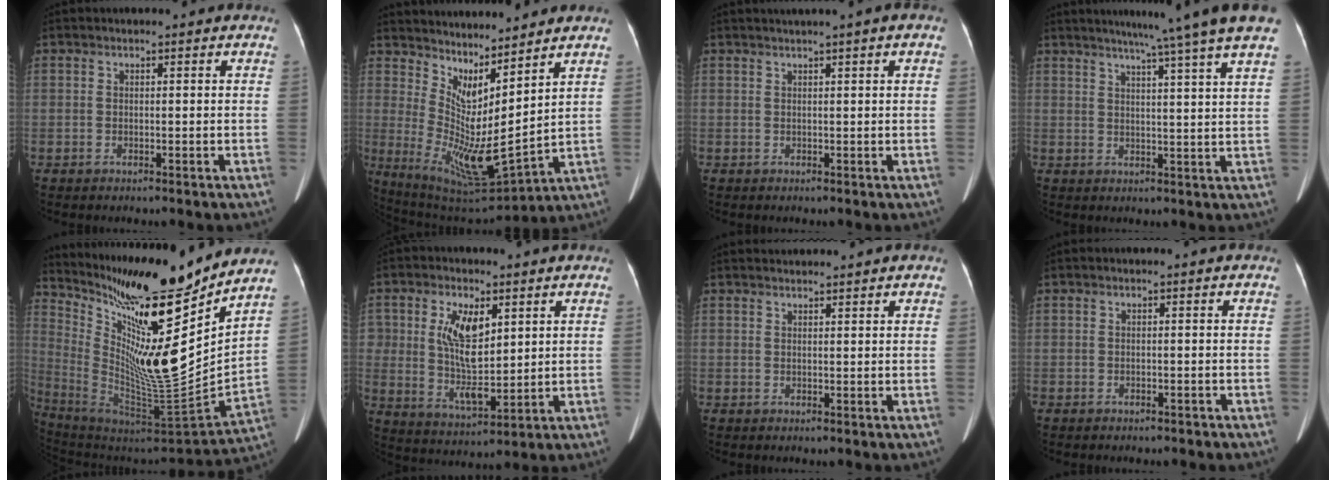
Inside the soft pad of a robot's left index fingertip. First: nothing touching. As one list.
[{"total": 10.5, "force": [6.3, 1.2, 8.3], "torque": [-0.162, -0.020, 0.135]}, {"total": 2.6, "force": [1.6, 0.1, 2.0], "torque": [-0.031, 0.025, 0.025]}, {"total": 11.8, "force": [9.4, -2.1, 6.8], "torque": [-0.100, -0.008, 0.106]}, {"total": 20.5, "force": [14.7, -0.1, 14.3], "torque": [-0.233, -0.041, 0.254]}, {"total": 9.0, "force": [2.4, 4.3, 7.5], "torque": [-0.145, 0.001, 0.051]}, {"total": 1.2, "force": [1.2, 0.2, -0.2], "torque": [-0.003, 0.020, 0.022]}, {"total": 2.9, "force": [-2.5, 1.0, 1.0], "torque": [-0.016, -0.004, -0.025]}]